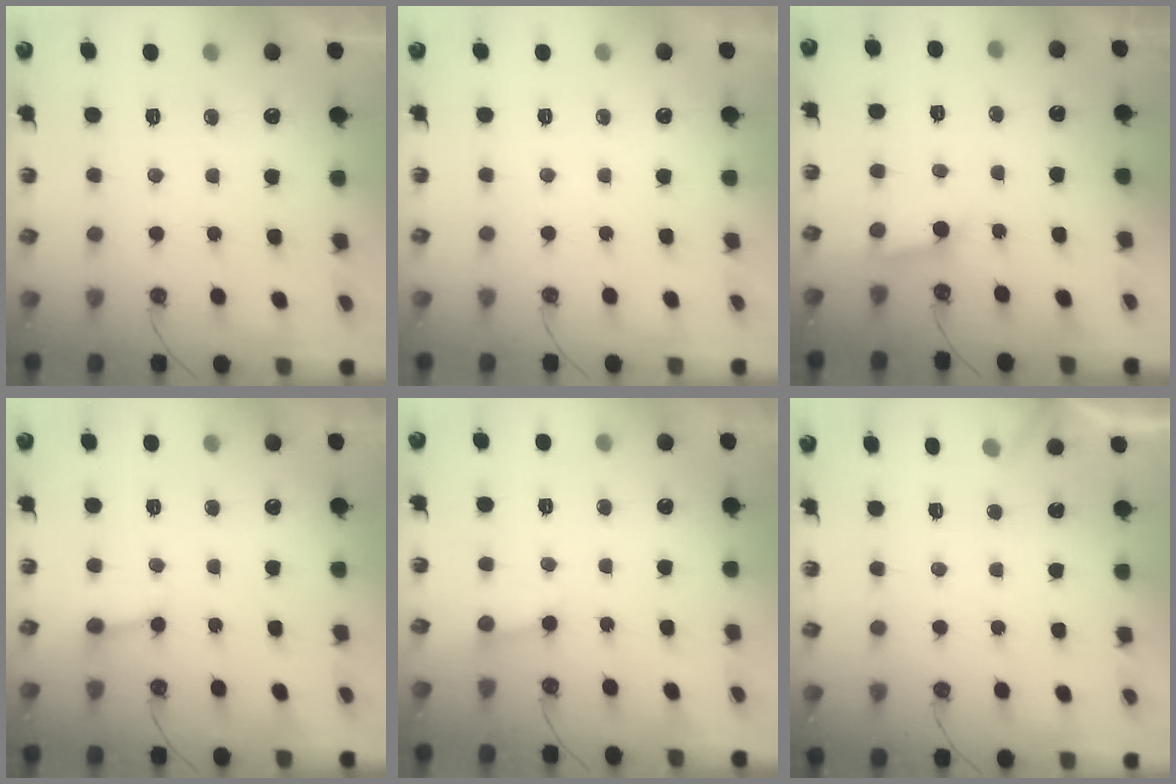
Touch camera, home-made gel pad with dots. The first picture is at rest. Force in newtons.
{"total": 0.0}
{"total": 4.4, "press": 4.3, "slide": 0.4}
{"total": 2.5, "press": 2.5, "slide": 0.2}
{"total": 2.3, "press": 2.3, "slide": 0.2}
{"total": 4.4, "press": 4.4, "slide": 0.2}